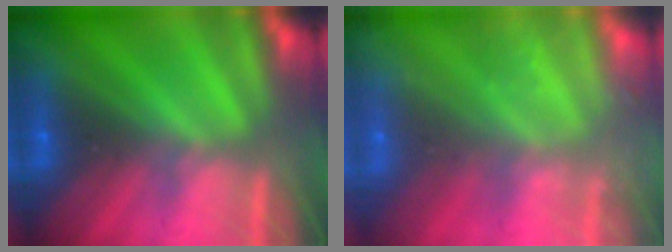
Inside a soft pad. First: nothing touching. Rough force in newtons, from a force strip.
{"total": 2.4}